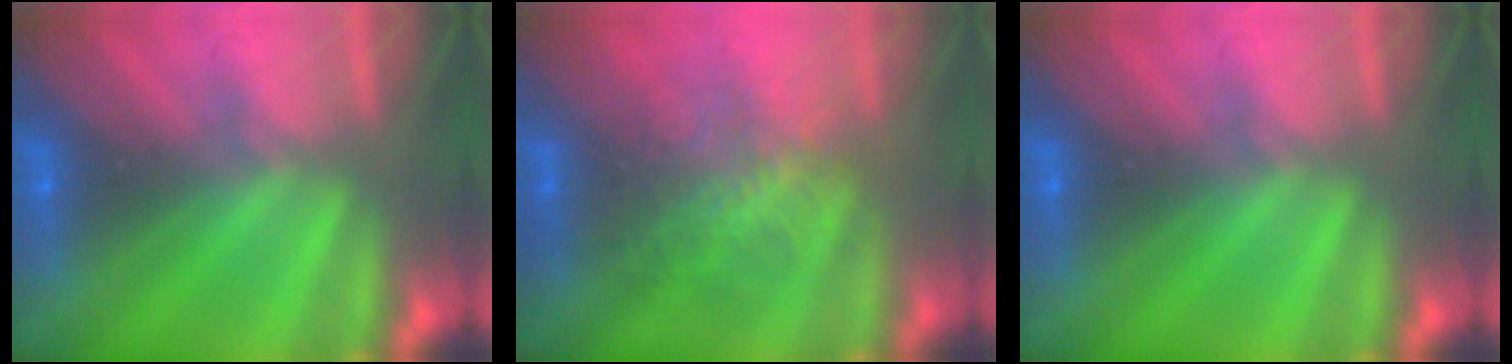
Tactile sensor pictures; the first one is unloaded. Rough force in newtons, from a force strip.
{"total": 2.8}
{"total": 0.0}